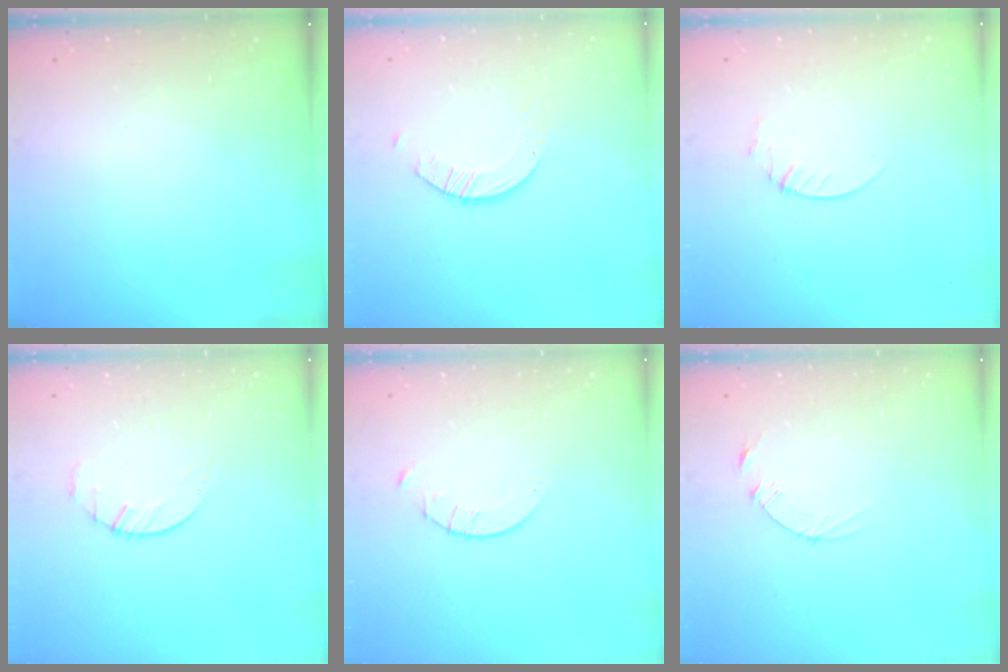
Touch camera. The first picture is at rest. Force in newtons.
{"total": 2.6, "press": 2.5, "slide": 0.3}
{"total": 1.9, "press": 1.9, "slide": 0.2}
{"total": 2.2, "press": 2.2, "slide": 0.4}
{"total": 2.1, "press": 2.1, "slide": 0.3}
{"total": 2.5, "press": 2.5, "slide": 0.3}